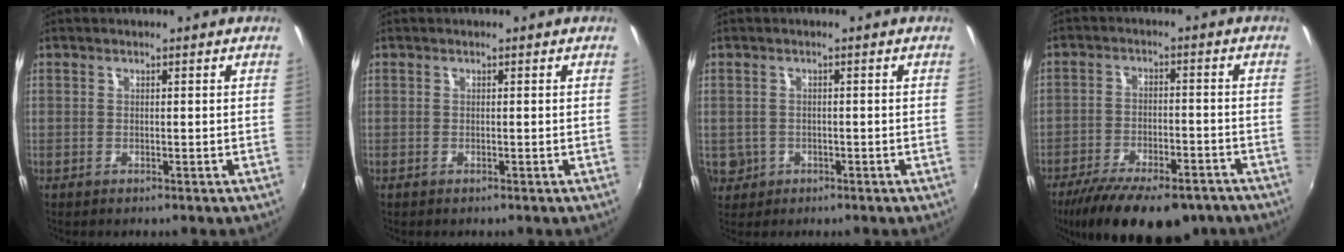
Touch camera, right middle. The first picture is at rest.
{"total": 0.0}
{"total": 4.9, "force": [-1.0, 4.5, 1.5], "torque": [-0.045, -0.002, -0.005]}
{"total": 19.2, "force": [-14.2, 7.1, 10.9], "torque": [-0.210, -0.039, -0.207]}